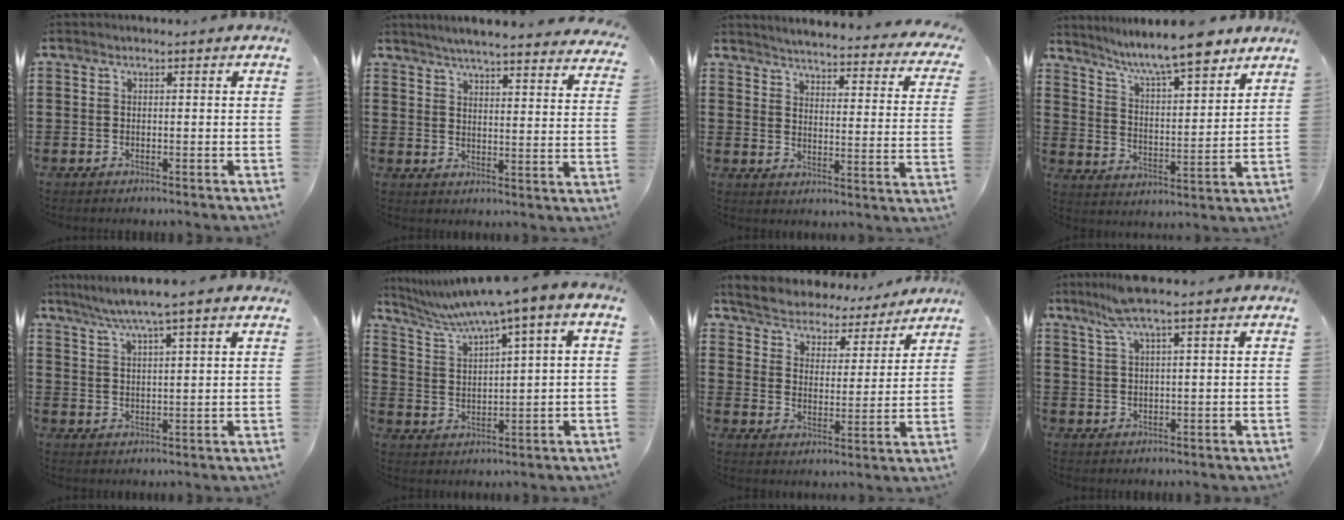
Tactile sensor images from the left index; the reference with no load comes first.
{"total": 4.4, "force": [4.3, -0.2, 0.9], "torque": [-0.036, -0.025, 0.073]}
{"total": 3.4, "force": [3.3, -0.5, 0.7], "torque": [-0.033, -0.033, 0.050]}
{"total": 8.7, "force": [7.4, 1.0, 4.3], "torque": [-0.100, -0.039, 0.126]}
{"total": 5.2, "force": [4.2, -0.3, 3.1], "torque": [-0.072, -0.012, 0.072]}
{"total": 5.6, "force": [3.7, 0.0, 4.2], "torque": [-0.096, -0.025, 0.056]}
{"total": 5.2, "force": [5.2, 0.3, 0.0], "torque": [-0.030, -0.041, 0.086]}
{"total": 5.3, "force": [3.3, 0.2, 4.2], "torque": [-0.089, 0.002, 0.060]}